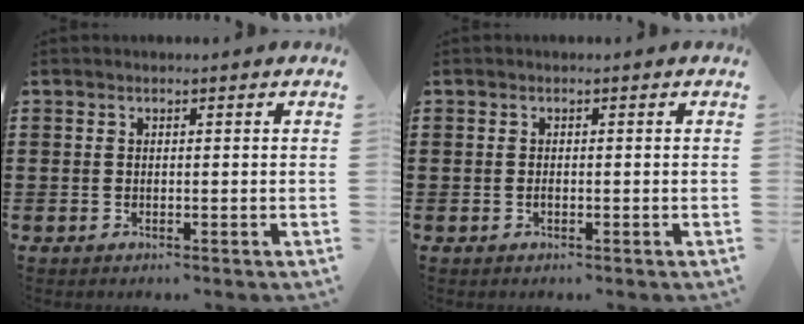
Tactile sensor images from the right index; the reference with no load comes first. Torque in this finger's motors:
{"motor_torque": [1.14, 0.99, 0.08, 0.03]}